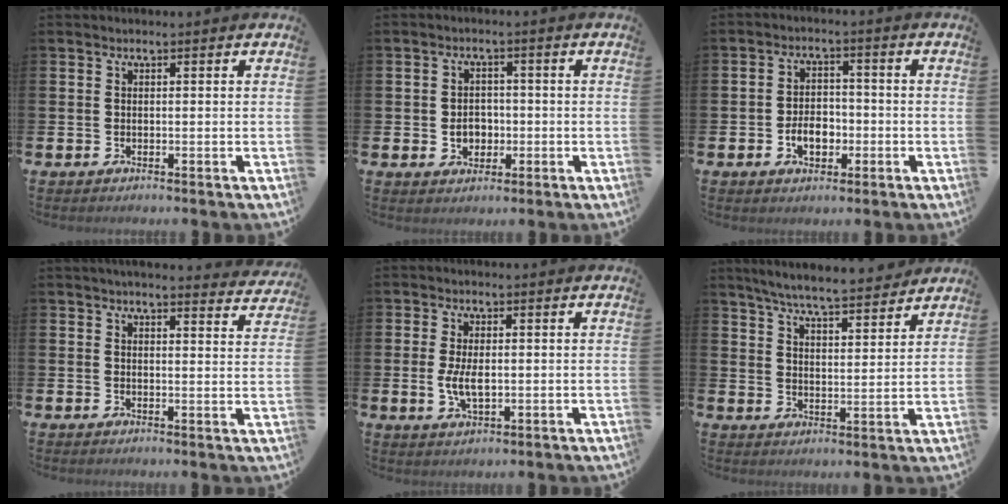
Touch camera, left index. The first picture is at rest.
{"total": 3.2, "force": [-0.7, 2.7, 1.6], "torque": [-0.022, 0.000, -0.020]}
{"total": 4.1, "force": [-1.4, 2.8, 2.7], "torque": [-0.043, 0.003, -0.029]}
{"total": 3.6, "force": [3.5, 0.0, 0.6], "torque": [-0.010, -0.020, 0.061]}
{"total": 4.0, "force": [-0.1, 2.0, 3.5], "torque": [-0.075, 0.003, -0.005]}
{"total": 6.6, "force": [6.4, 0.5, 1.9], "torque": [-0.052, -0.042, 0.109]}